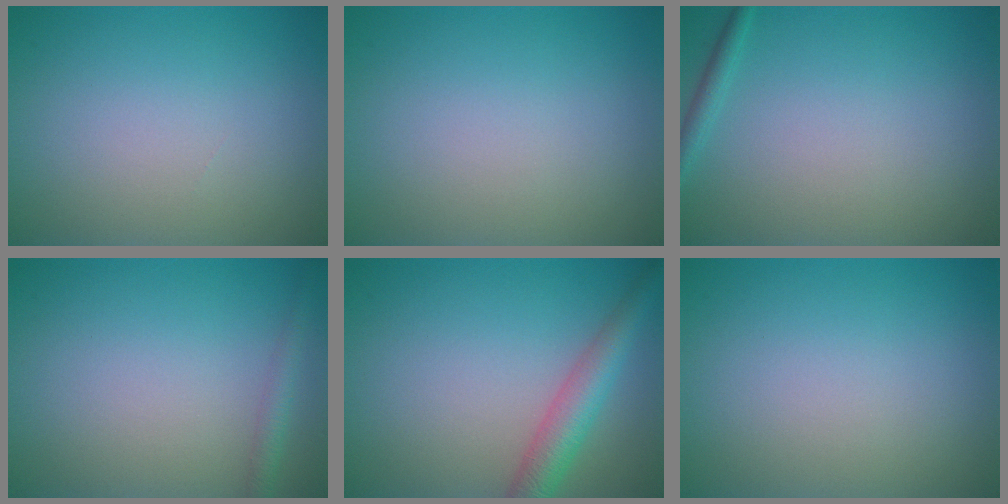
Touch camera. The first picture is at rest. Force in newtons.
{"total": 0.0}
{"total": 1.2, "press": 1.1, "slide": 0.1}
{"total": 1.5, "press": 1.5, "slide": 0.1}
{"total": 4.0, "press": 4.0, "slide": 0.1}
{"total": 0.0}